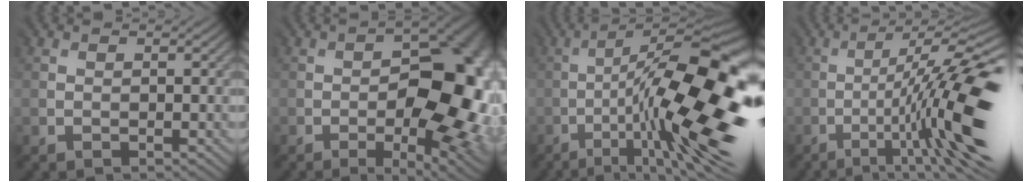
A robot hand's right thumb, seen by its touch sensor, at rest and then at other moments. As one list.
[{"total": 16.0, "force": [-3.5, 7.7, 13.6], "torque": [-0.150, -0.006, -0.043]}, {"total": 17.9, "force": [-5.5, 5.2, 16.2], "torque": [-0.244, -0.004, -0.080]}, {"total": 14.8, "force": [-4.4, 3.2, 13.7], "torque": [-0.213, -0.007, -0.061]}]